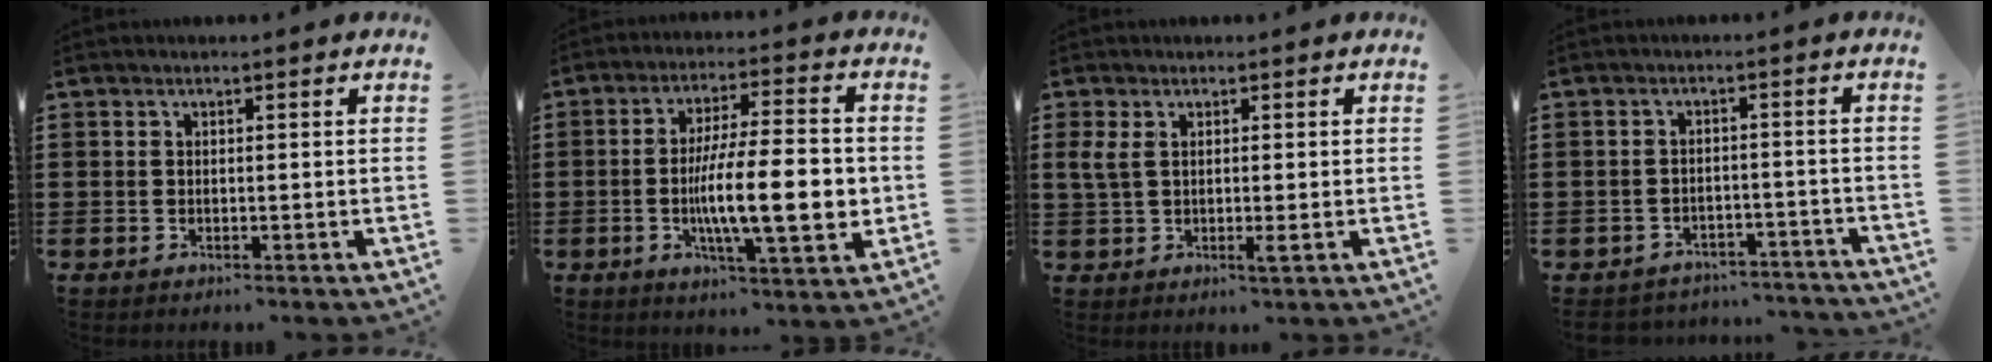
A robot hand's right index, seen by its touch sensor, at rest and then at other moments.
{"total": 15.0, "force": [-2.2, 3.7, 14.4], "torque": [-0.232, -0.015, -0.040]}
{"total": 3.7, "force": [0.2, 1.2, 3.5], "torque": [-0.089, -0.009, -0.003]}
{"total": 3.0, "force": [-3.0, 0.5, 0.1], "torque": [-0.008, 0.002, -0.063]}